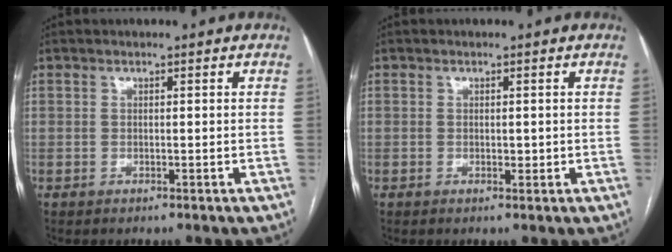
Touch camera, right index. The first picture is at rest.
{"total": 0.7, "force": [0.1, 0.4, 0.5], "torque": [-0.009, -0.001, 0.005]}